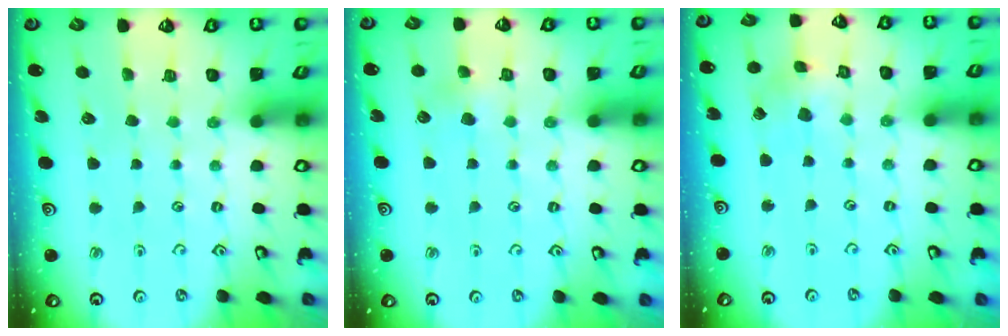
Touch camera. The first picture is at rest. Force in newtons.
{"total": 3.6, "press": 3.6, "slide": 0.5}
{"total": 2.3, "press": 2.3, "slide": 0.4}